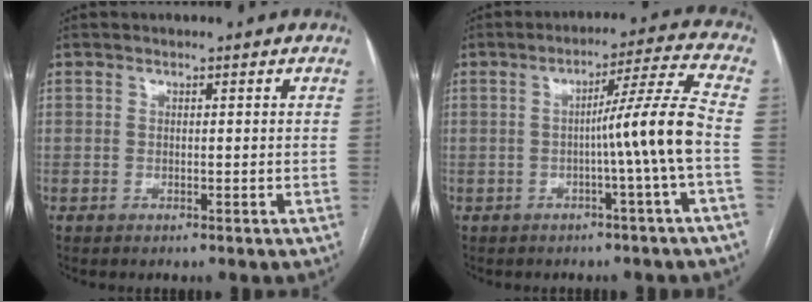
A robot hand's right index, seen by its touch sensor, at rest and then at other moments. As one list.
[{"total": 8.8, "force": [-1.8, -2.3, 8.3], "torque": [-0.123, 0.014, -0.026]}]